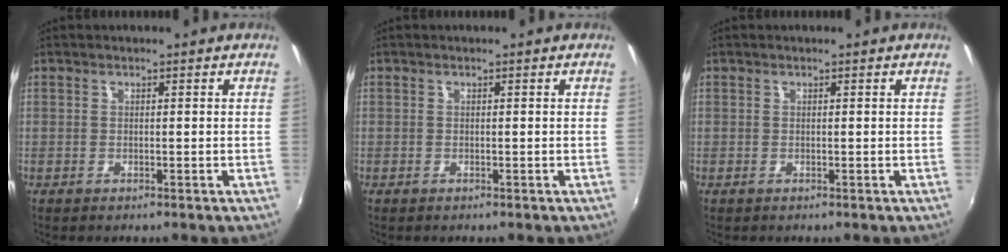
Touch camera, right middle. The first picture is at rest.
{"total": 0.0}
{"total": 0.0}